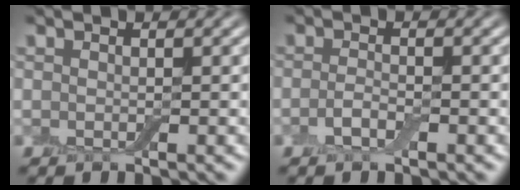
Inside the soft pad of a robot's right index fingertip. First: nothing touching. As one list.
[{"total": 1.2, "force": [-0.6, 0.4, 1.0], "torque": [-0.025, 0.004, -0.015]}]